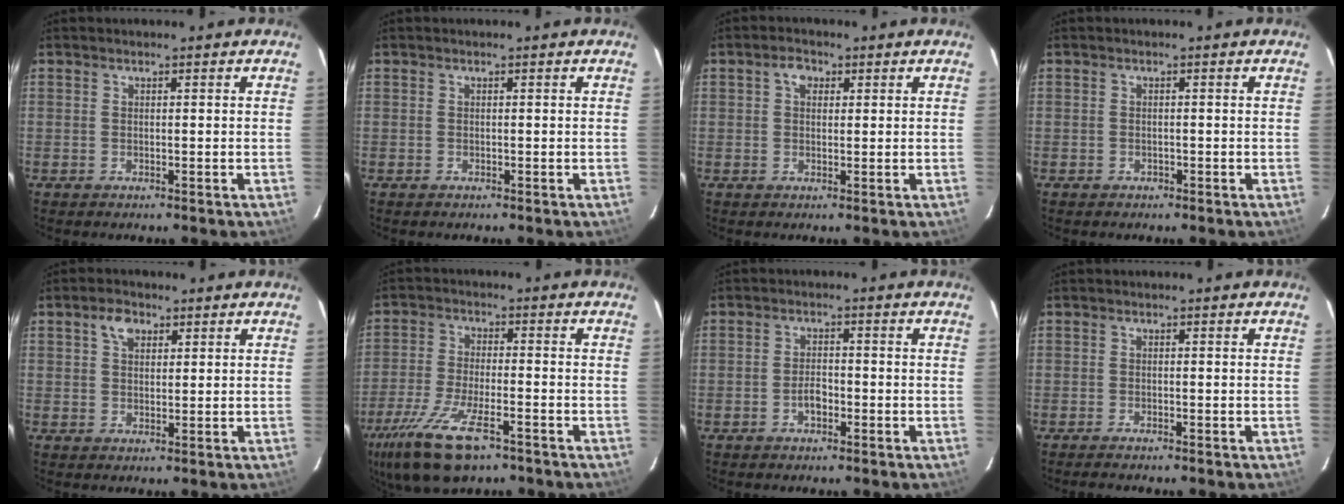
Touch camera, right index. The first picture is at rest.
{"total": 0.0}
{"total": 2.5, "force": [0.9, 1.9, 1.4], "torque": [-0.021, 0.010, 0.014]}
{"total": 1.0, "force": [-0.7, 0.7, 0.0], "torque": [0.000, 0.003, -0.009]}
{"total": 3.7, "force": [1.9, 2.4, 2.1], "torque": [-0.035, 0.011, 0.033]}
{"total": 14.7, "force": [-9.1, 5.0, 10.4], "torque": [-0.232, -0.041, -0.170]}
{"total": 2.8, "force": [-1.3, 1.5, 1.9], "torque": [-0.038, 0.005, -0.025]}
{"total": 1.5, "force": [-1.4, 0.0, 0.6], "torque": [-0.013, -0.007, -0.025]}